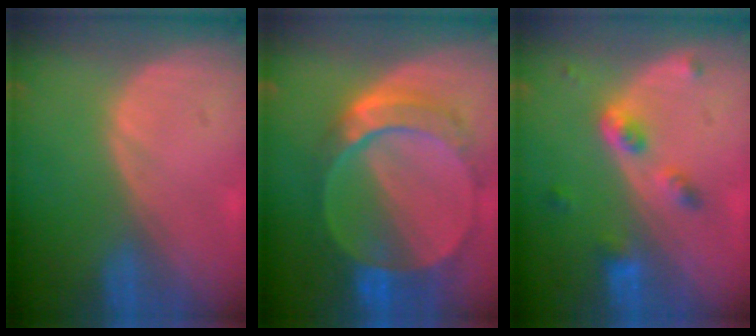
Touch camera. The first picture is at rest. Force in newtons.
{"total": 9.7, "press": 8.4, "slide": 4.9}
{"total": 4.2, "press": 4.1, "slide": 0.8}